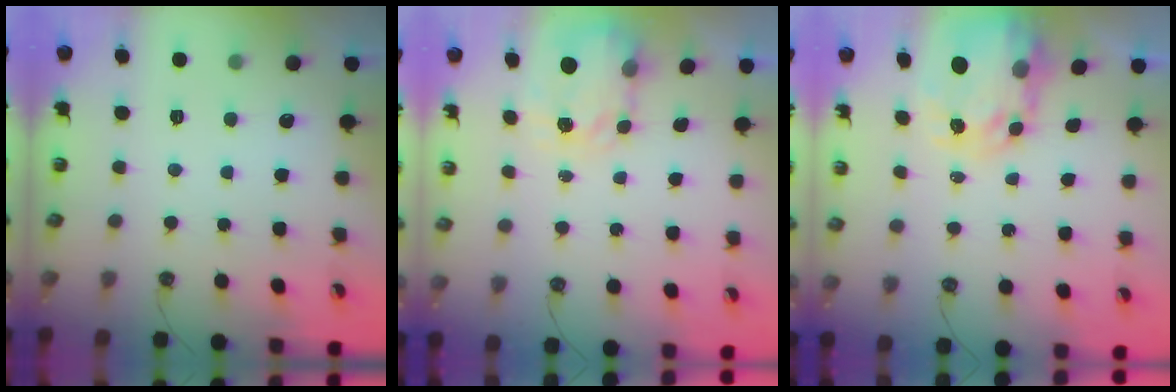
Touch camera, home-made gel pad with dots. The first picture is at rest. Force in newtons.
{"total": 3.6, "press": 3.6, "slide": 0.6}
{"total": 6.1, "press": 6.1, "slide": 0.6}